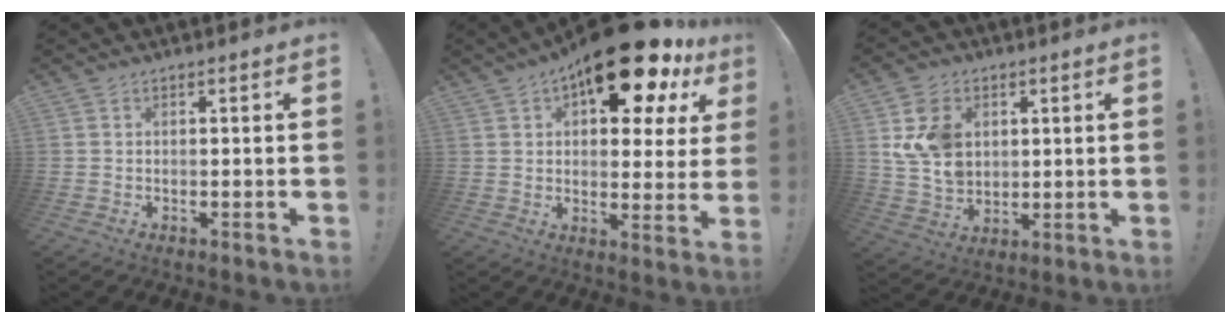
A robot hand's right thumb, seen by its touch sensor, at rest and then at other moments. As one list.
[{"total": 20.2, "force": [12.1, 8.3, 13.9], "torque": [-0.188, -0.079, 0.199]}, {"total": 13.0, "force": [4.0, 10.2, 6.9], "torque": [-0.126, -0.012, 0.082]}]